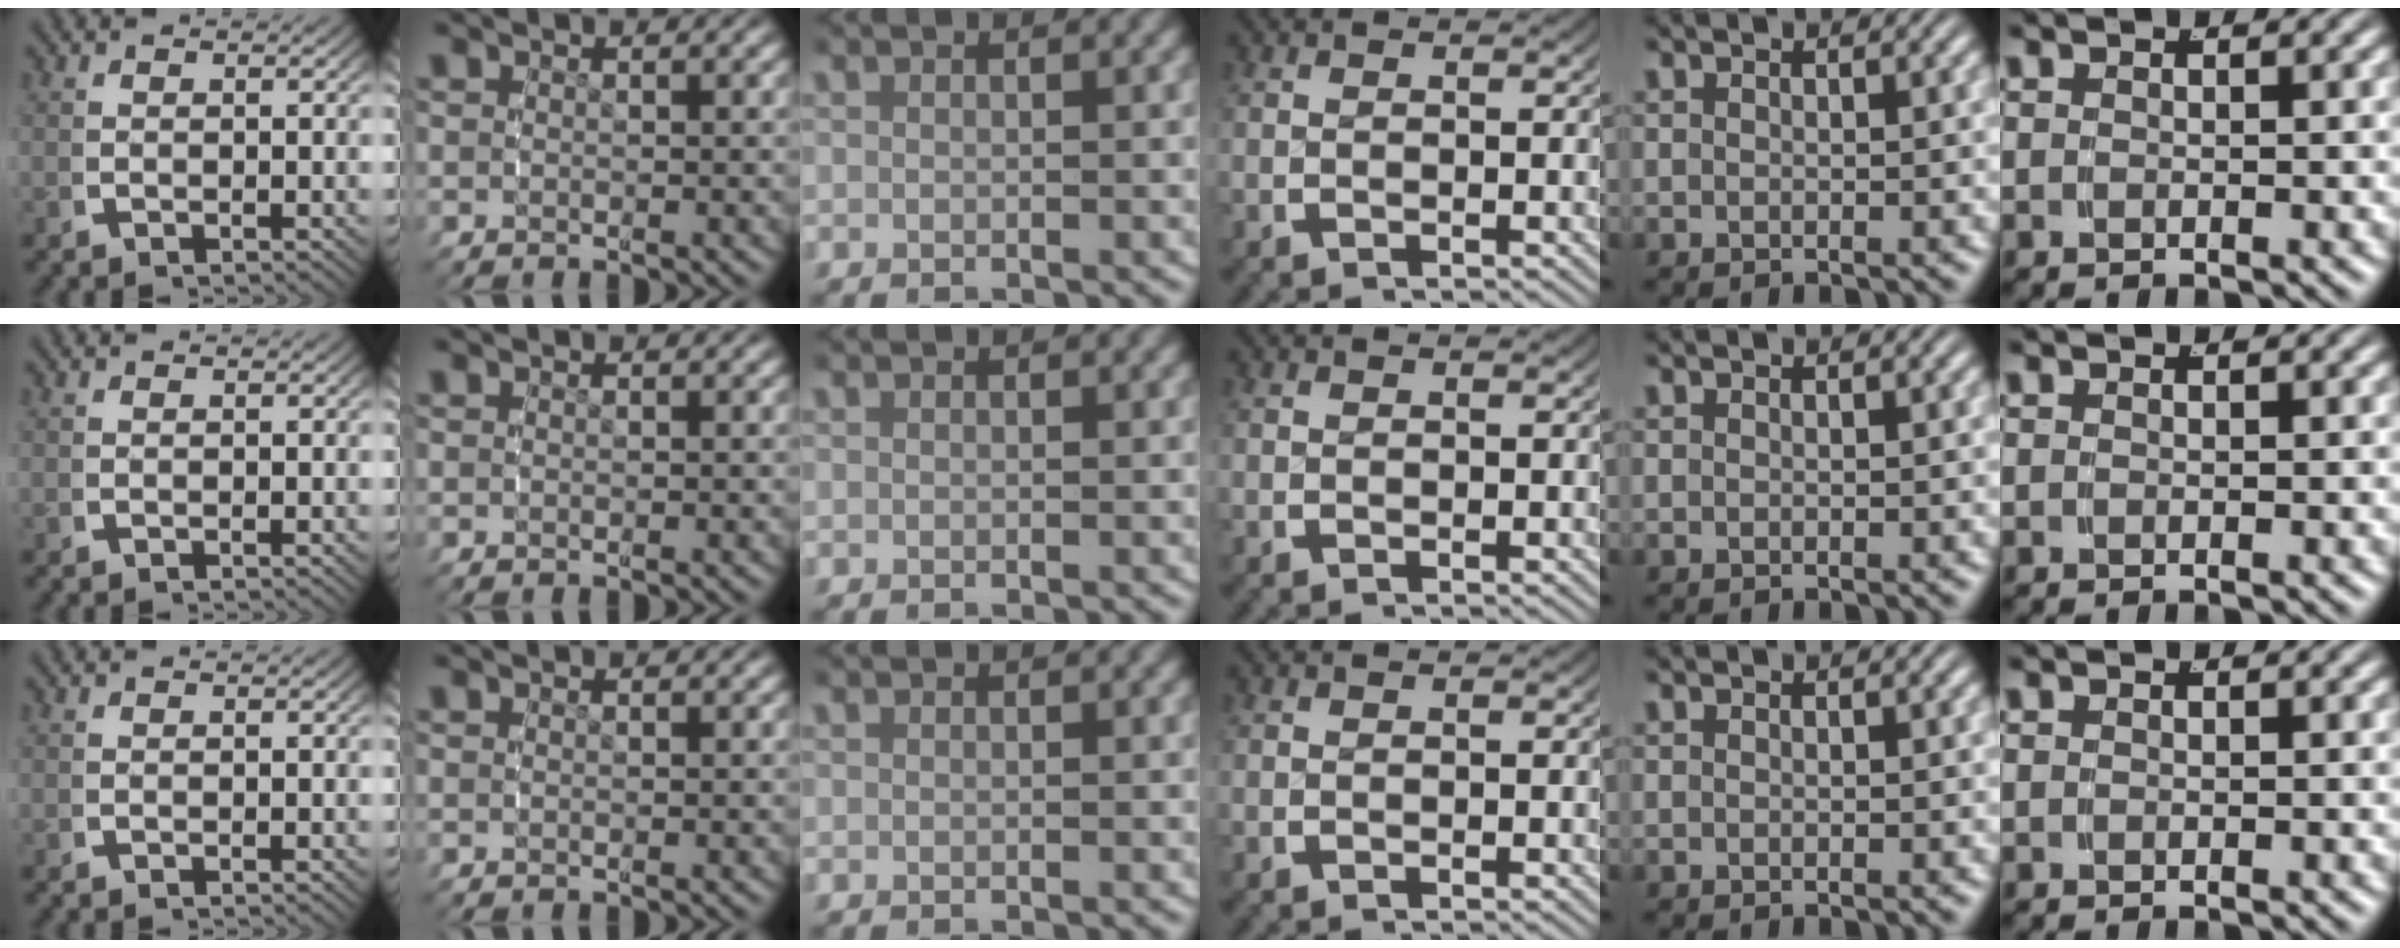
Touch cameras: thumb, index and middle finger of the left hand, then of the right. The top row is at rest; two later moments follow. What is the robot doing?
{"motion": "reach", "object": "shirt"}